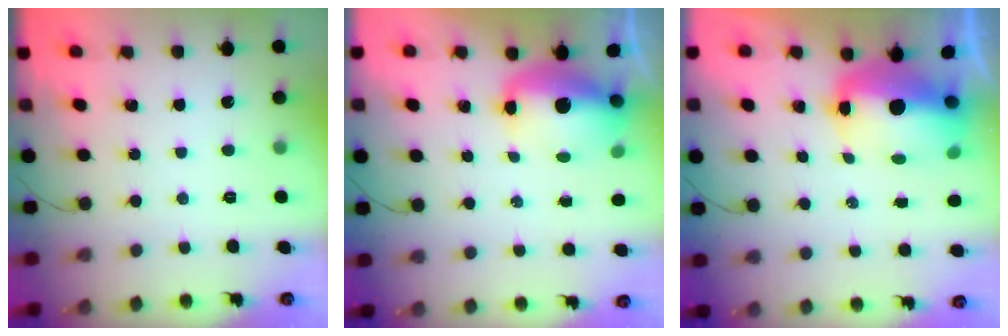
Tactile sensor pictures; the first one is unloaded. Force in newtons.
{"total": 11.4, "press": 11.1, "slide": 2.6}
{"total": 11.8, "press": 11.5, "slide": 2.5}